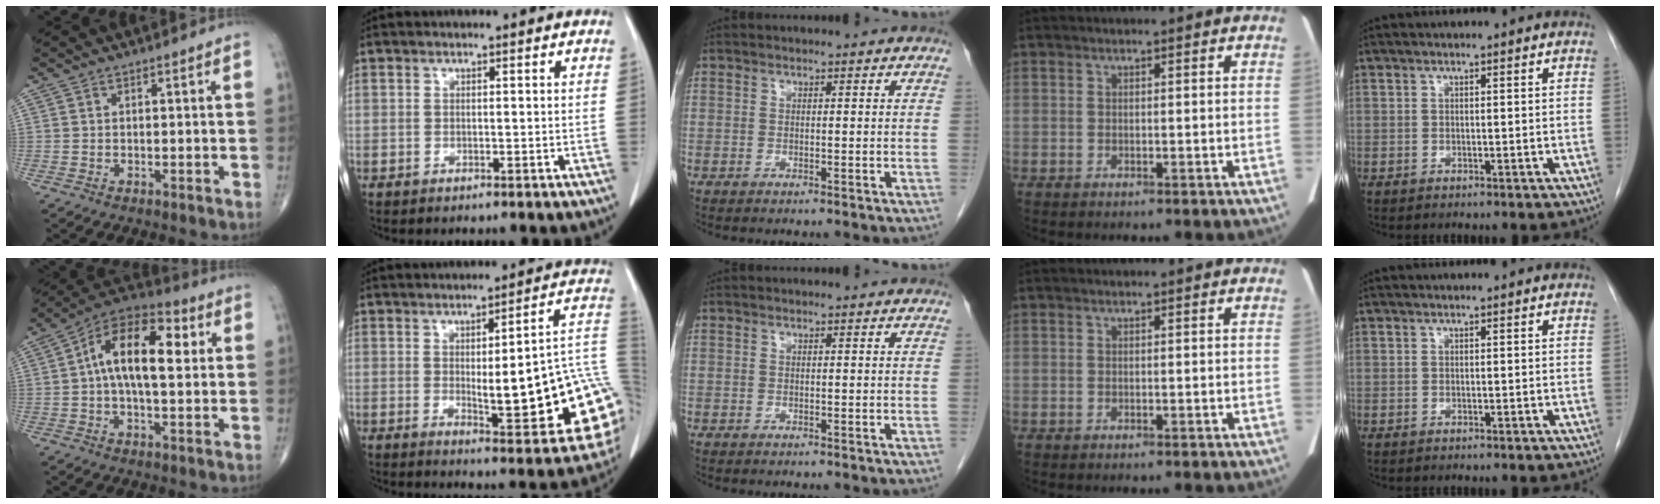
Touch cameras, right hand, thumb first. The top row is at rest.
{"thumb": {"total": 15.2, "force": [2.4, 7.3, 13.1], "torque": [-0.211, 0.031, 0.029]}, "index": {"total": 19.2, "force": [-1.9, 3.3, 18.9], "torque": [-0.169, 0.018, -0.009]}}